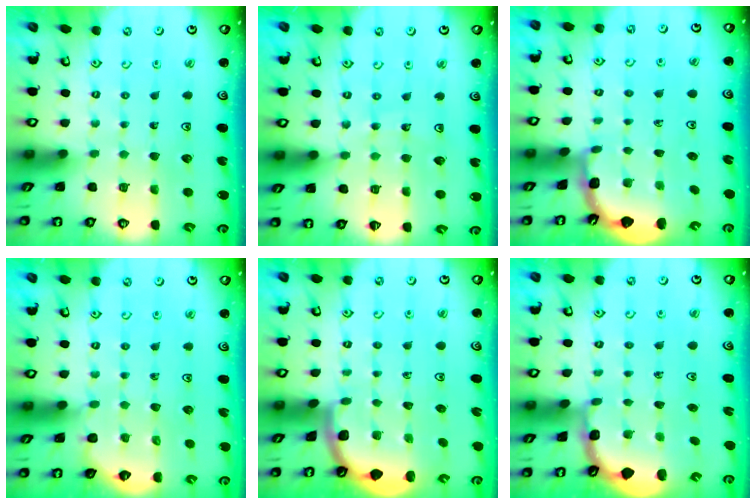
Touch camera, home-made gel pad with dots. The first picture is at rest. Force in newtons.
{"total": 9.1, "press": 8.8, "slide": 2.1}
{"total": 2.0, "press": 2.0, "slide": 0.2}
{"total": 3.0, "press": 2.9, "slide": 0.5}
{"total": 1.9, "press": 1.9, "slide": 0.0}
{"total": 1.7, "press": 1.6, "slide": 0.5}